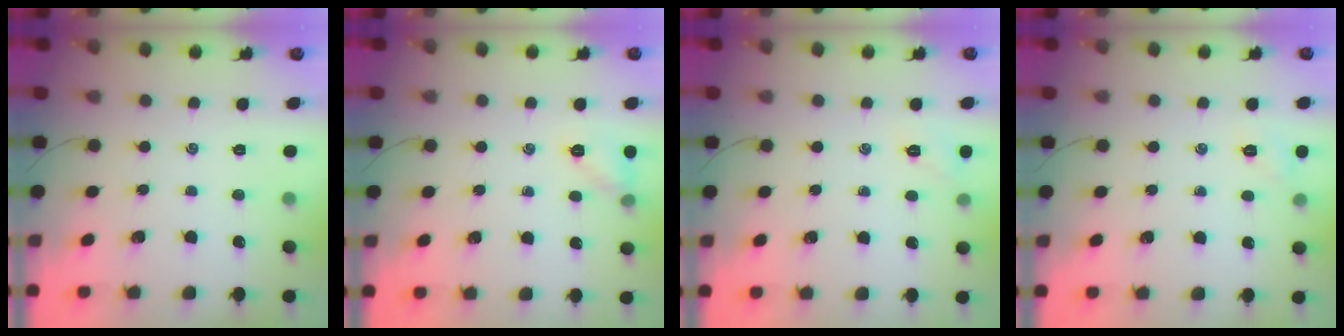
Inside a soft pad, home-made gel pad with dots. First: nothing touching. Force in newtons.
{"total": 6.9, "press": 6.8, "slide": 1.0}
{"total": 5.7, "press": 5.5, "slide": 1.6}
{"total": 4.8, "press": 4.7, "slide": 1.3}